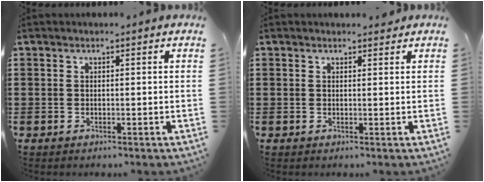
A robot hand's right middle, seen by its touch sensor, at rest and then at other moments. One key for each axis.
{"total": 0.9, "fx": 0.8, "fy": 0.4, "fz": 0.0, "tx": 0.004, "ty": -0.003, "tz": 0.013}